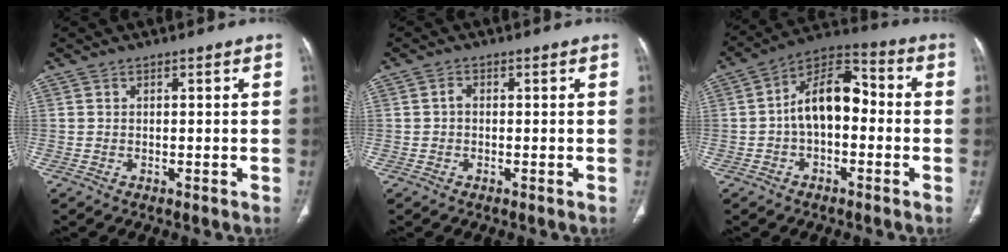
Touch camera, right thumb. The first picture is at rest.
{"total": 1.3, "force": [-0.1, 1.0, 0.8], "torque": [-0.008, 0.004, -0.007]}
{"total": 12.4, "force": [-0.7, 7.4, 9.9], "torque": [-0.142, 0.044, -0.025]}